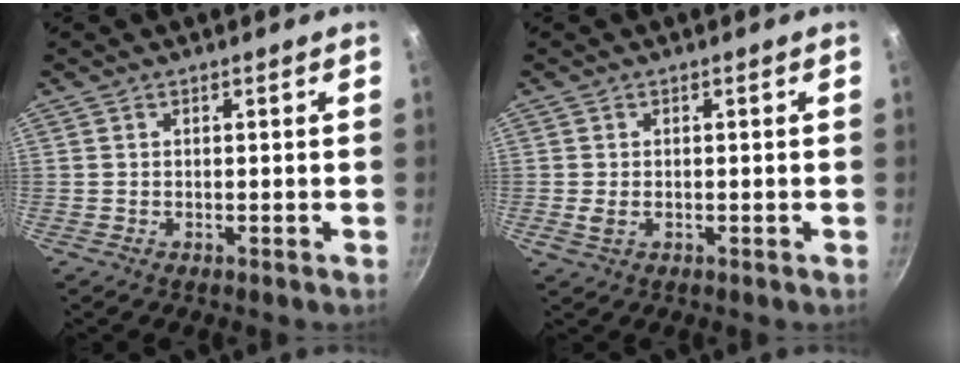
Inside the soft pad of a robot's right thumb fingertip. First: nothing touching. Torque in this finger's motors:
{"motor_torque": [0.93, 0.88, -0.04, -0.01, 0.09]}